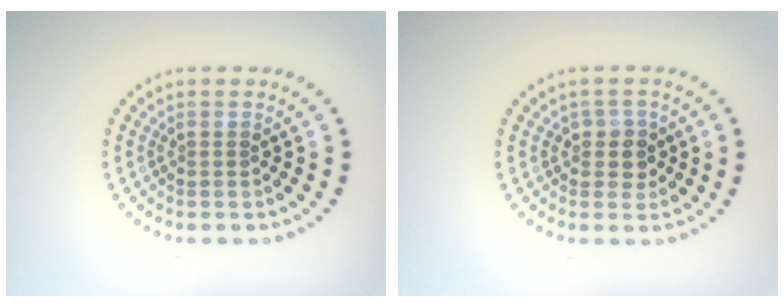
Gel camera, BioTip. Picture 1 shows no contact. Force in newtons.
{"total": 1.9, "press": 1.7, "slide": 0.8}